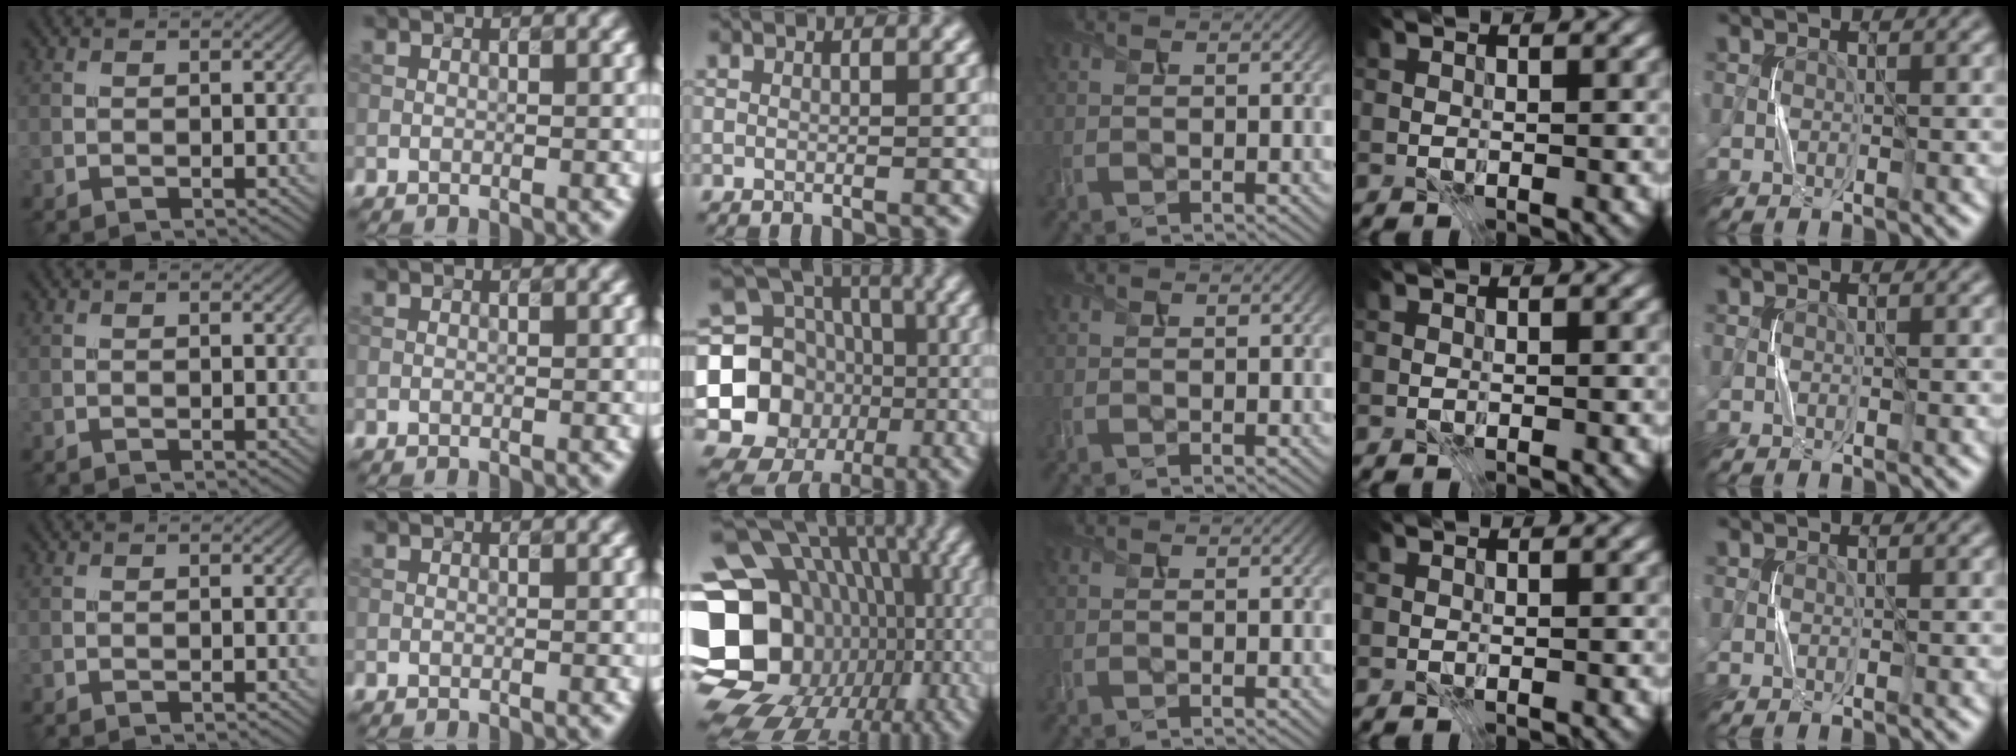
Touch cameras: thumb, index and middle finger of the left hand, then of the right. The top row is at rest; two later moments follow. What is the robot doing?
{"motion": "press", "object": "stapler"}